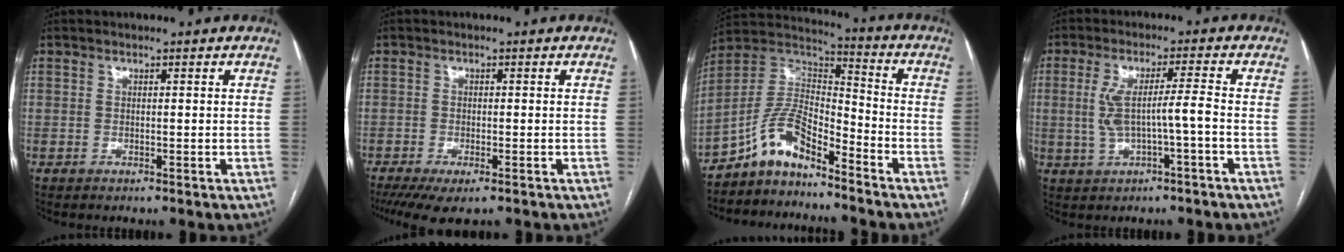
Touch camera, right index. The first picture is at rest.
{"total": 7.3, "force": [-5.2, 2.2, 4.6], "torque": [-0.070, -0.016, -0.082]}
{"total": 9.5, "force": [-7.3, 3.0, 5.3], "torque": [-0.114, 0.030, -0.142]}
{"total": 6.5, "force": [-0.9, 0.5, 6.4], "torque": [-0.125, 0.014, -0.010]}